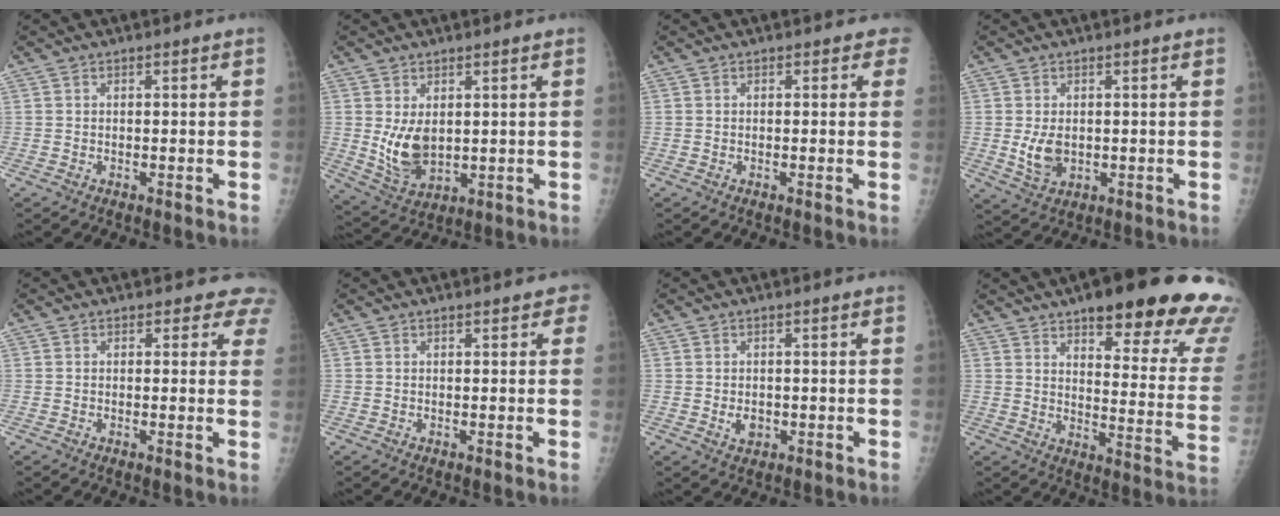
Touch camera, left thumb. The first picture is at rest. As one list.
[{"total": 7.3, "force": [1.1, 4.5, 5.7], "torque": [-0.093, -0.024, 0.039]}, {"total": 1.6, "force": [0.9, 1.1, 0.7], "torque": [0.018, -0.002, -0.003]}, {"total": 4.7, "force": [-0.1, 3.2, 3.4], "torque": [-0.054, -0.009, 0.010]}, {"total": 4.1, "force": [3.3, 2.3, 0.5], "torque": [0.032, -0.013, 0.013]}, {"total": 2.0, "force": [1.2, 1.1, 1.2], "torque": [0.004, 0.001, 0.010]}, {"total": 2.3, "force": [-0.4, 1.7, 1.4], "torque": [-0.015, 0.000, 0.001]}, {"total": 25.9, "force": [17.8, 6.4, 17.7], "torque": [-0.180, -0.072, 0.222]}]